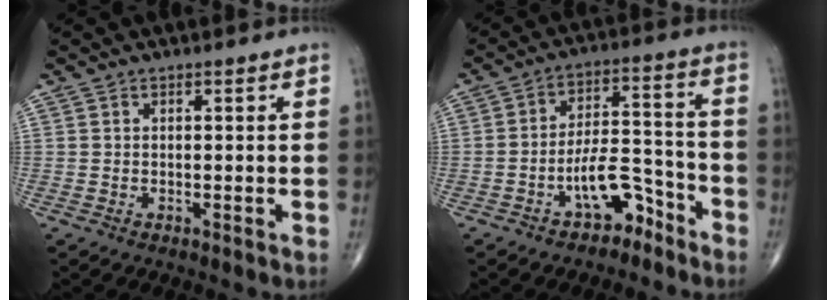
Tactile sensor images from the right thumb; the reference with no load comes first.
{"total": 9.0, "force": [-5.5, 4.4, 5.6], "torque": [-0.073, 0.064, -0.090]}